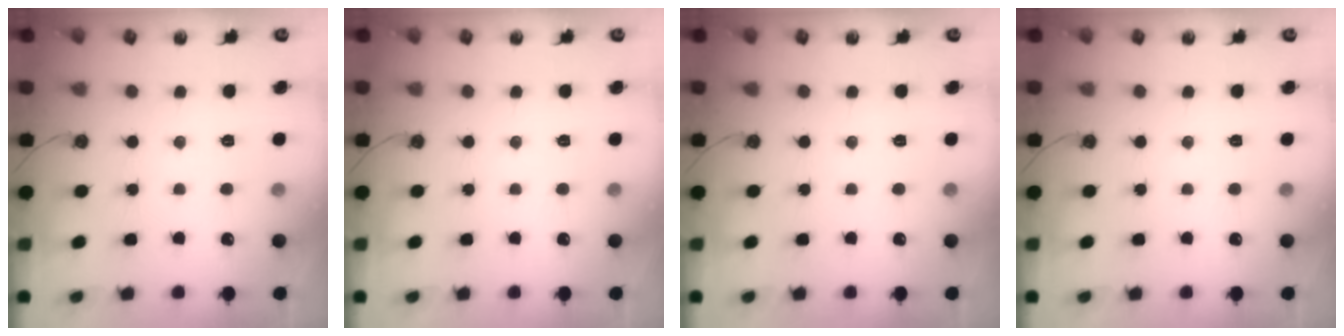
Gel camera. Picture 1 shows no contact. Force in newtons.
{"total": 0.0}
{"total": 0.0}
{"total": 0.0}